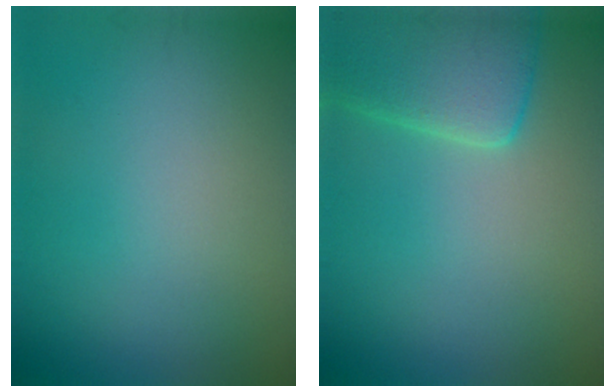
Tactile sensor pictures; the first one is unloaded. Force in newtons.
{"total": 5.2, "press": 5.2, "slide": 0.4}